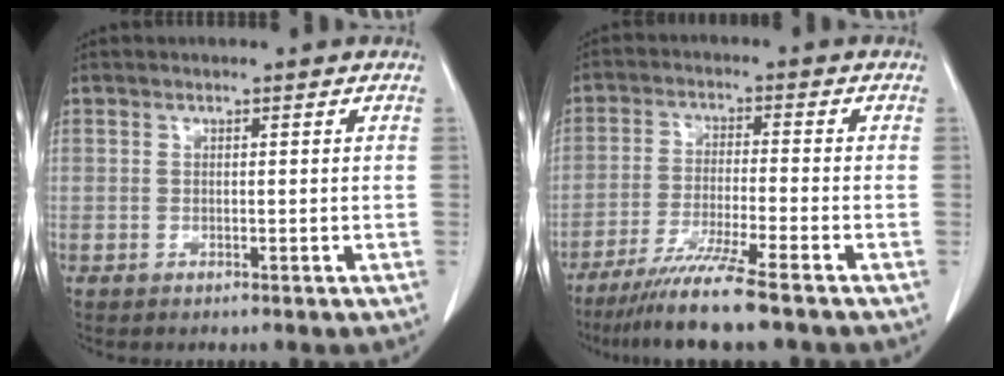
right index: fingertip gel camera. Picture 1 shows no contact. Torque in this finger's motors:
{"motor_torque": [1.09, -1.05, 0.21, 0.12]}